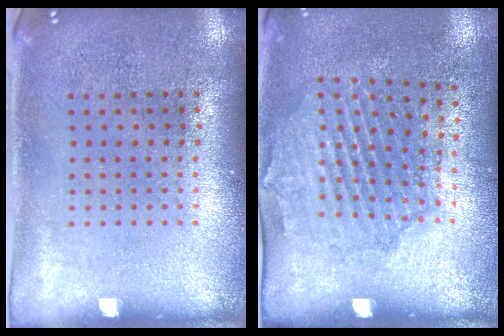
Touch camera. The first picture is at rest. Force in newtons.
{"total": 1.6, "press": 1.4, "slide": 0.8}